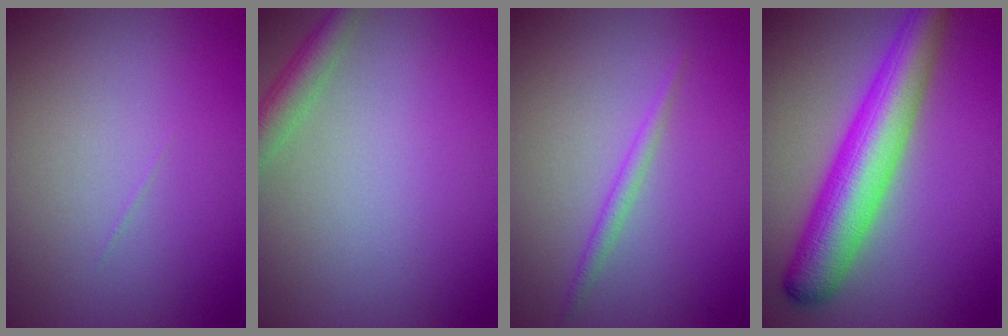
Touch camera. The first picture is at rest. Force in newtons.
{"total": 2.9, "press": 2.9, "slide": 0.1}
{"total": 1.2, "press": 1.2, "slide": 0.1}
{"total": 7.6, "press": 7.6, "slide": 0.2}